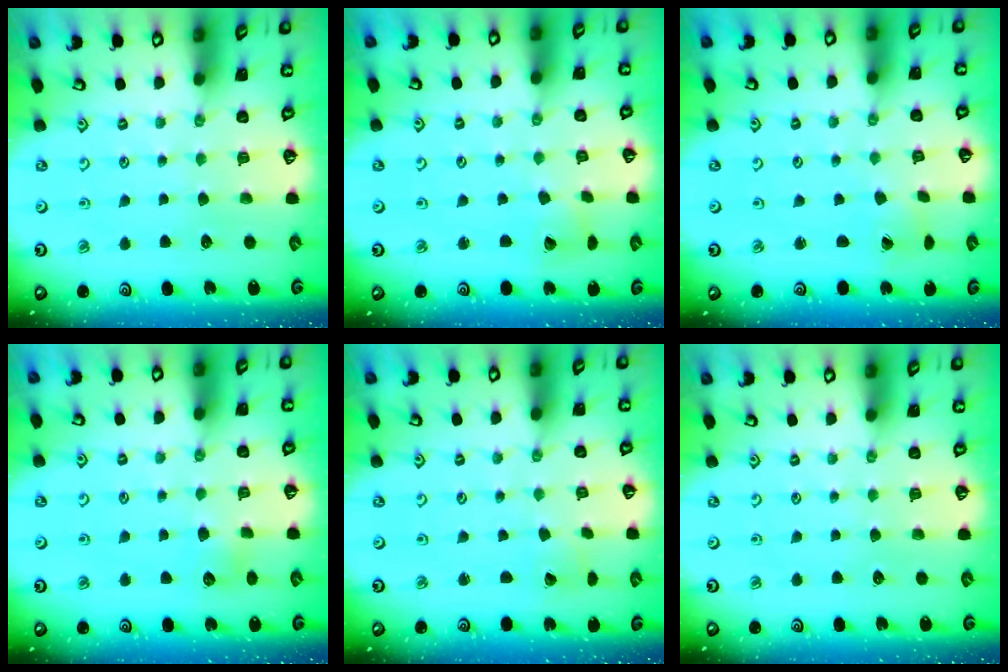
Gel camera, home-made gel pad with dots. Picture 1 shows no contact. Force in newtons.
{"total": 4.1, "press": 4.1, "slide": 0.5}
{"total": 1.5, "press": 1.5, "slide": 0.1}
{"total": 4.2, "press": 4.2, "slide": 0.4}
{"total": 2.4, "press": 2.4, "slide": 0.1}
{"total": 0.0}